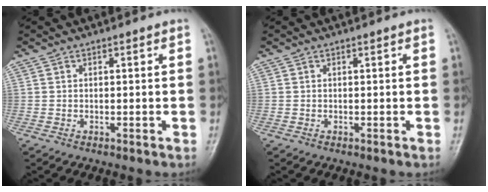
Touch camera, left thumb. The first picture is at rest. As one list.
[{"total": 0.0}]